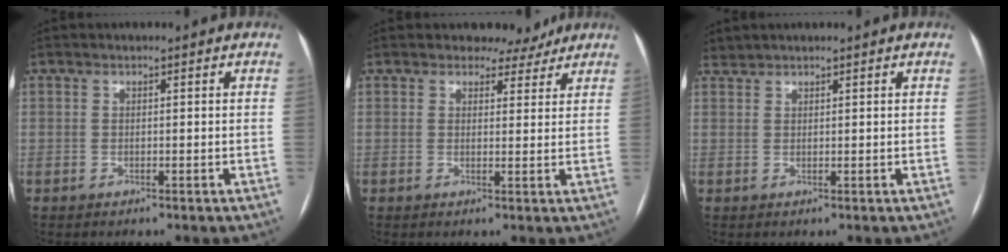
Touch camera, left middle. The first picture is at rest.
{"total": 3.8, "force": [3.3, 1.9, 0.4], "torque": [-0.001, 0.000, 0.035]}
{"total": 1.0, "force": [1.0, 0.2, -0.2], "torque": [-0.001, 0.007, 0.021]}